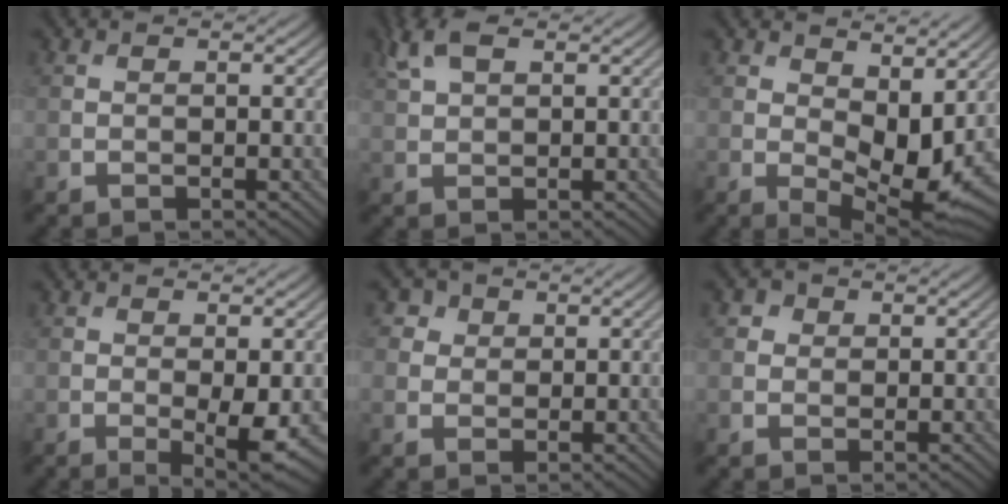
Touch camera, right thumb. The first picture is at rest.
{"total": 4.5, "force": [2.5, 2.0, 3.2], "torque": [-0.085, 0.015, 0.051]}
{"total": 9.2, "force": [2.1, 4.9, 7.5], "torque": [-0.124, -0.012, 0.037]}
{"total": 3.9, "force": [-0.5, 0.9, 3.7], "torque": [-0.066, -0.011, -0.004]}
{"total": 2.9, "force": [1.3, 2.4, 0.8], "torque": [-0.024, -0.004, 0.029]}
{"total": 1.7, "force": [0.7, 1.5, 0.5], "torque": [-0.006, -0.003, 0.008]}